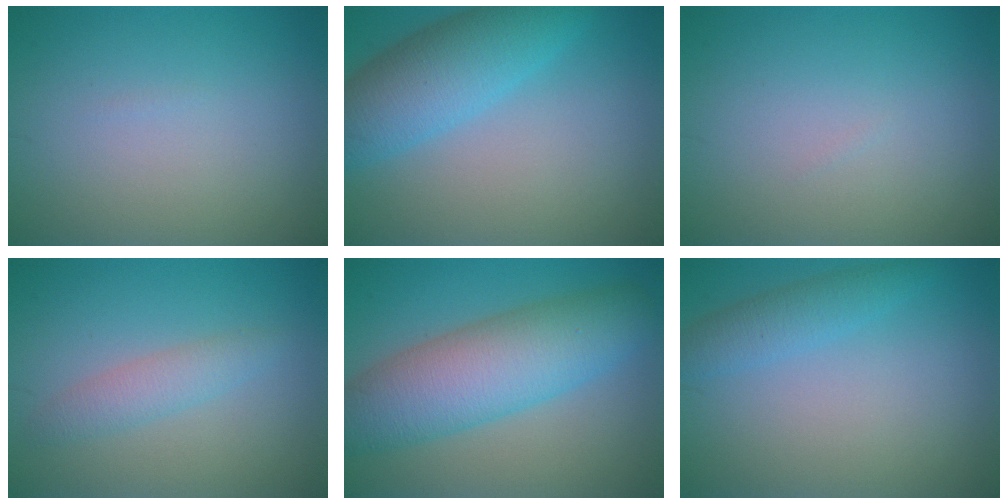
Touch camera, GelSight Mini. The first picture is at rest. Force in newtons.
{"total": 6.6, "press": 6.6, "slide": 0.1}
{"total": 0.0}
{"total": 2.1, "press": 2.1, "slide": 0.1}
{"total": 8.6, "press": 8.6, "slide": 0.1}
{"total": 2.2, "press": 2.2, "slide": 0.2}